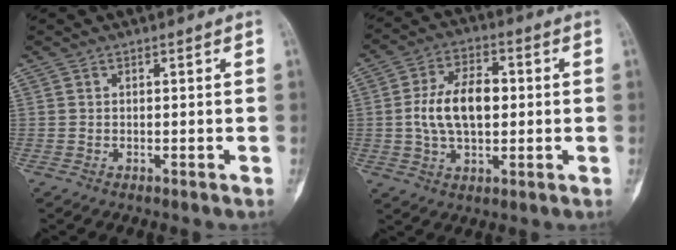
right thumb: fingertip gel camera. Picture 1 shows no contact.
{"total": 11.7, "force": [0.3, 6.7, 9.6], "torque": [-0.165, 0.013, 0.006]}